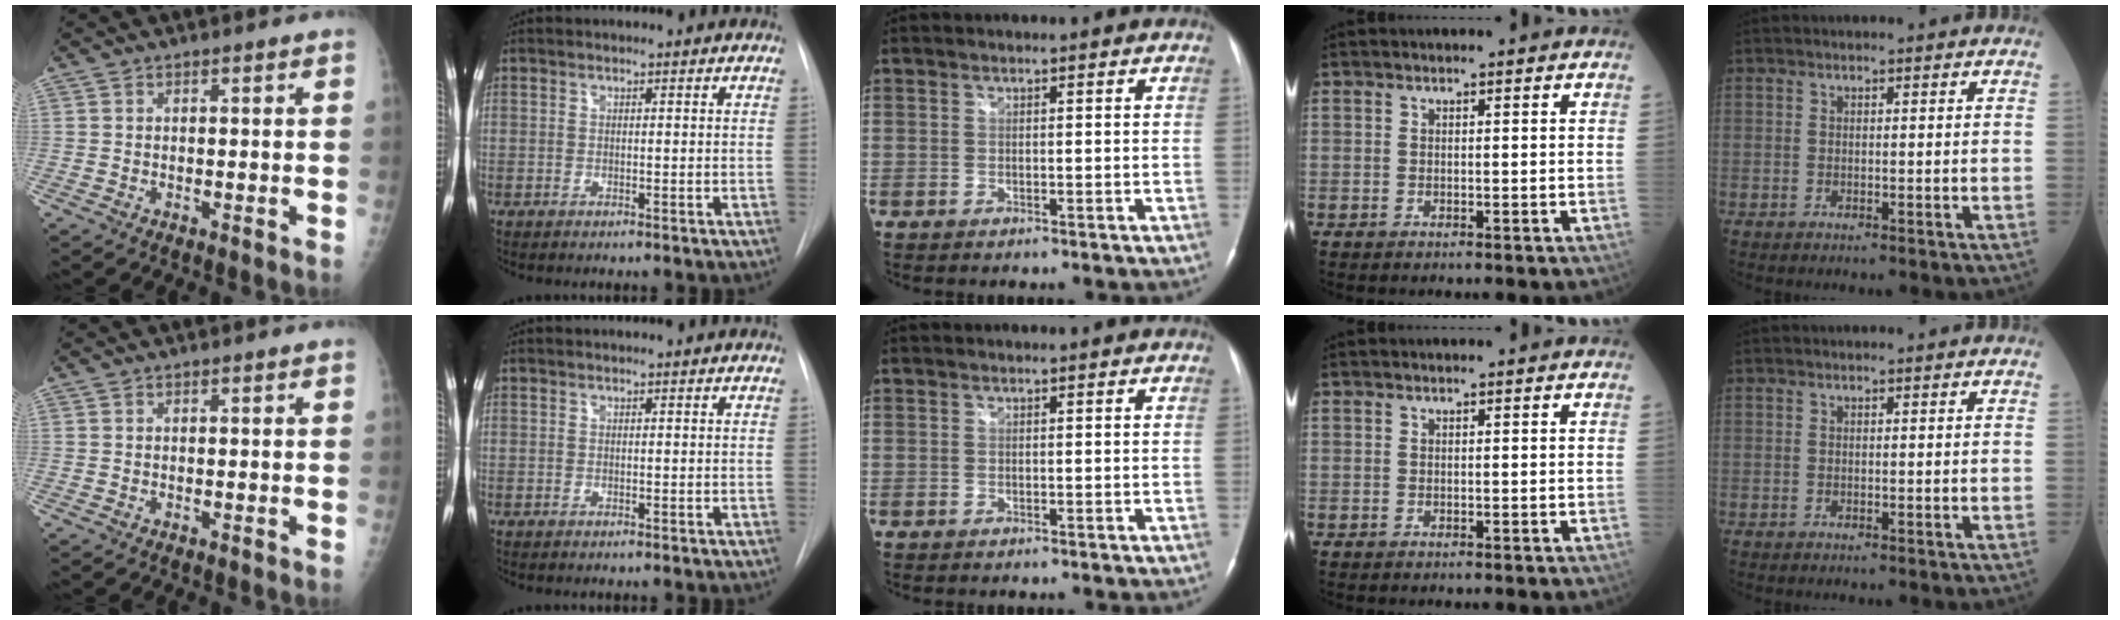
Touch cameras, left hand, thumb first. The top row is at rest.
{}